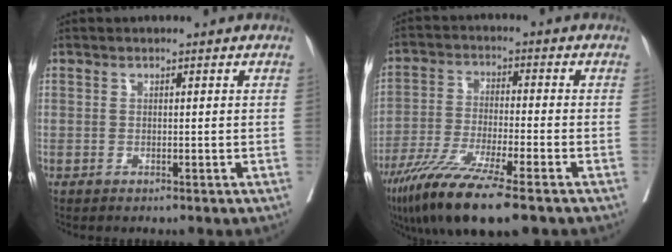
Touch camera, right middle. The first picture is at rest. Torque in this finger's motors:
{"motor_torque": [1.22, -0.92, 0.39, 0.11]}